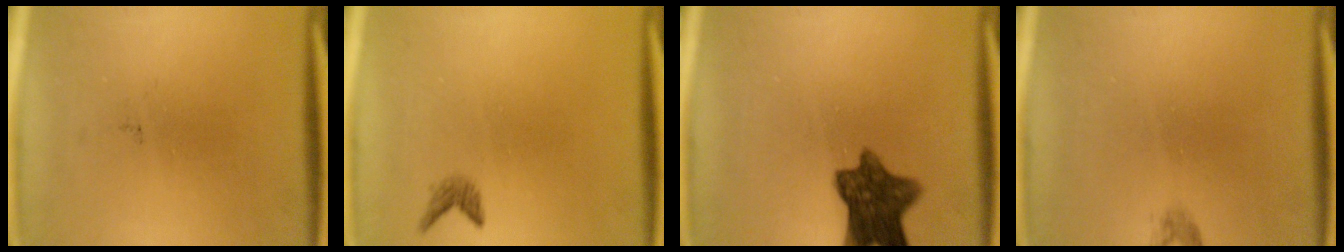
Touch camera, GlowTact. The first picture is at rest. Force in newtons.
{"total": 1.1}
{"total": 9.2}
{"total": 0.8}